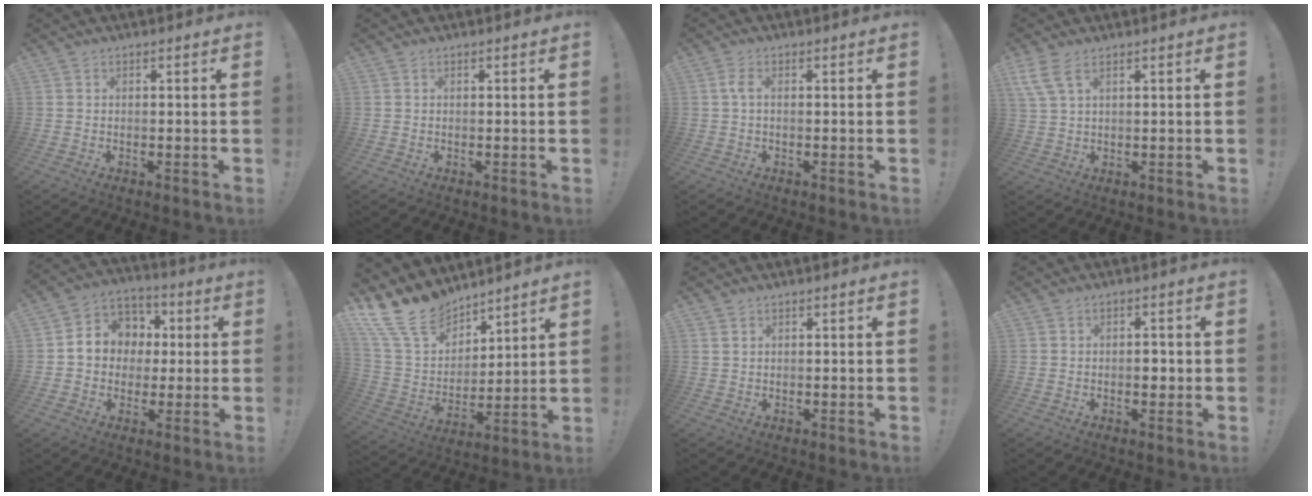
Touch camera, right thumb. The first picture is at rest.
{"total": 0.0}
{"total": 2.8, "force": [0.2, 0.7, 2.7], "torque": [-0.056, 0.006, 0.005]}
{"total": 6.2, "force": [3.6, 2.4, 4.5], "torque": [-0.101, -0.005, 0.070]}
{"total": 10.2, "force": [0.5, 9.4, 4.0], "torque": [-0.046, 0.006, 0.017]}
{"total": 16.6, "force": [13.1, 8.4, 5.8], "torque": [-0.125, -0.097, 0.251]}
{"total": 1.0, "force": [0.7, 0.5, 0.5], "torque": [-0.011, 0.001, 0.013]}
{"total": 2.7, "force": [-0.7, 1.7, 1.9], "torque": [-0.020, 0.000, -0.017]}